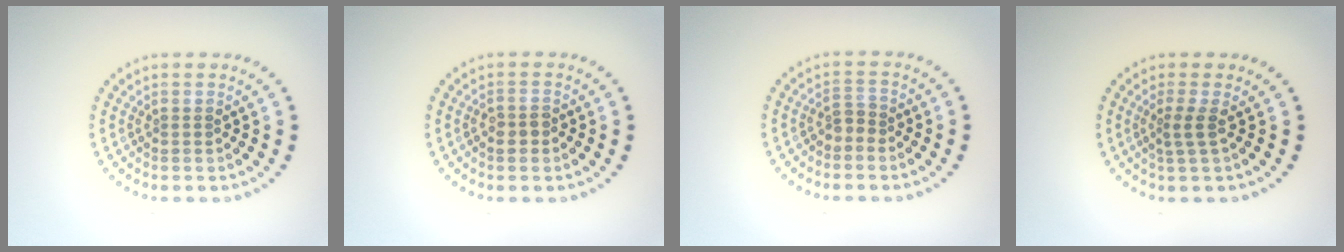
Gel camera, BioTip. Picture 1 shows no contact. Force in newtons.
{"total": 1.6, "press": 1.4, "slide": 0.7}
{"total": 1.3, "press": 0.9, "slide": 0.8}
{"total": 1.7, "press": 1.1, "slide": 1.3}